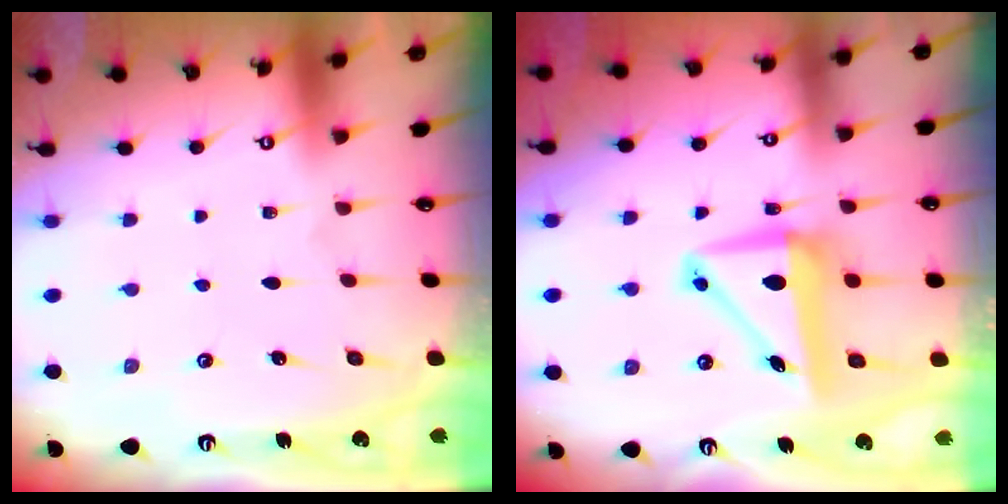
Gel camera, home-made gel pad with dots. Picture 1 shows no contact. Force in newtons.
{"total": 8.9, "press": 8.7, "slide": 1.6}